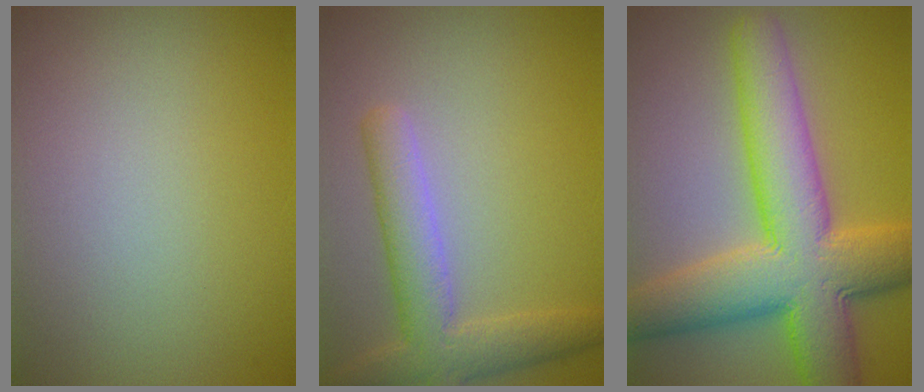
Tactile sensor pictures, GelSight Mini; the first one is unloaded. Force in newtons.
{"total": 4.8, "press": 4.8, "slide": 0.1}
{"total": 11.2, "press": 11.2, "slide": 0.3}